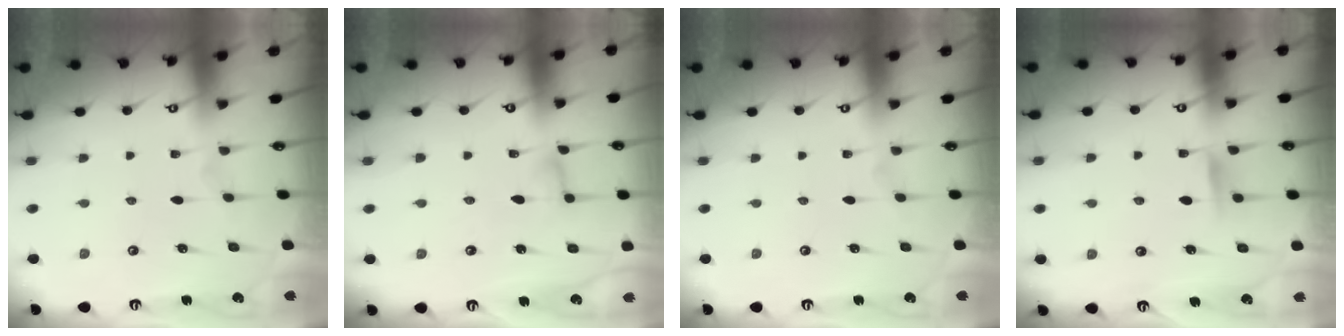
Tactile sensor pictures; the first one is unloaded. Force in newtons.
{"total": 3.7, "press": 3.7, "slide": 0.3}
{"total": 0.0}
{"total": 6.6, "press": 6.5, "slide": 0.9}